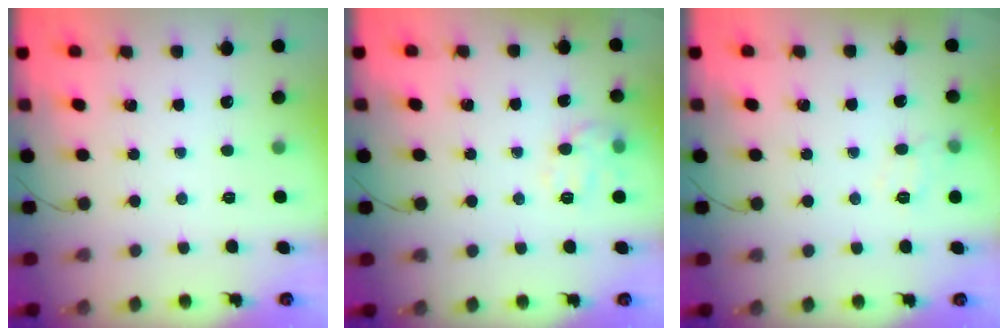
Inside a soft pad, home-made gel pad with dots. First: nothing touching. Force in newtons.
{"total": 10.3, "press": 10.3, "slide": 0.3}
{"total": 7.8, "press": 7.7, "slide": 1.3}